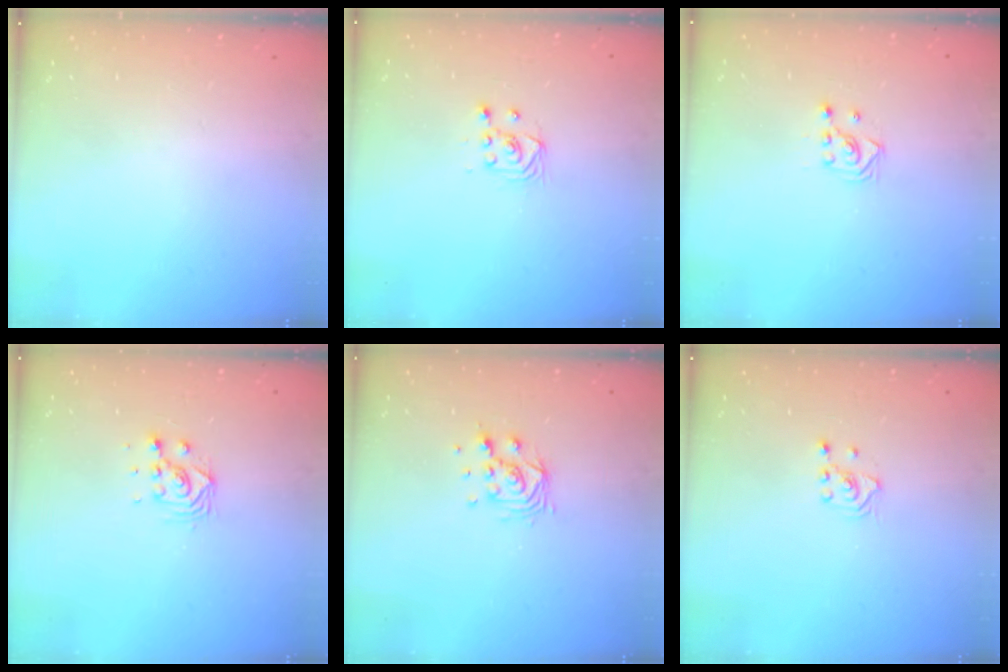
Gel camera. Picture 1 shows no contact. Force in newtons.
{"total": 2.9, "press": 2.6, "slide": 1.3}
{"total": 2.9, "press": 2.9, "slide": 0.3}
{"total": 6.2, "press": 6.2, "slide": 0.2}
{"total": 8.2, "press": 8.2, "slide": 0.6}
{"total": 2.1, "press": 2.1, "slide": 0.1}